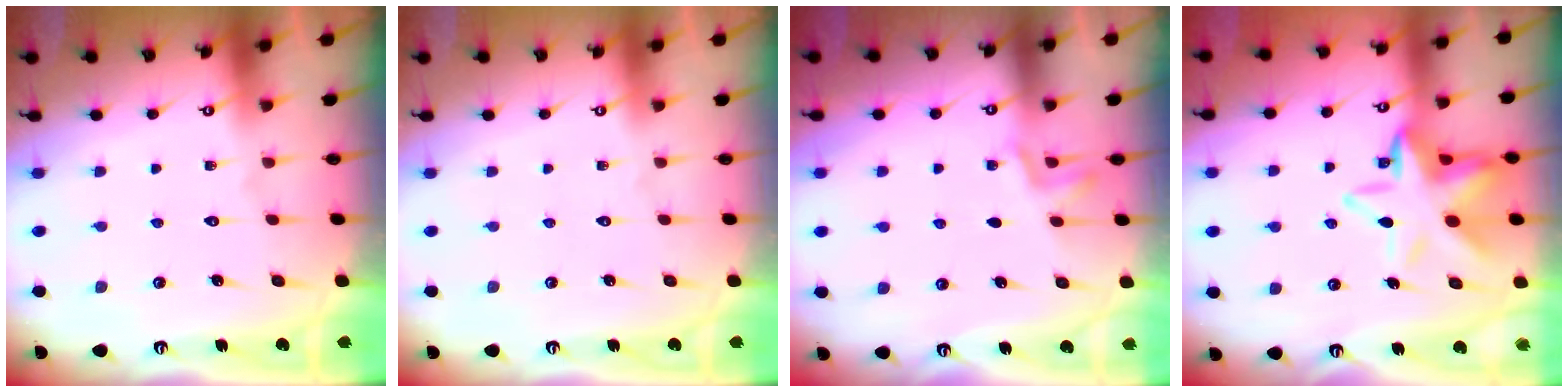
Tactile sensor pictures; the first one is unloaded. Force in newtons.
{"total": 0.0}
{"total": 1.9, "press": 1.2, "slide": 1.4}
{"total": 13.4, "press": 13.2, "slide": 2.6}